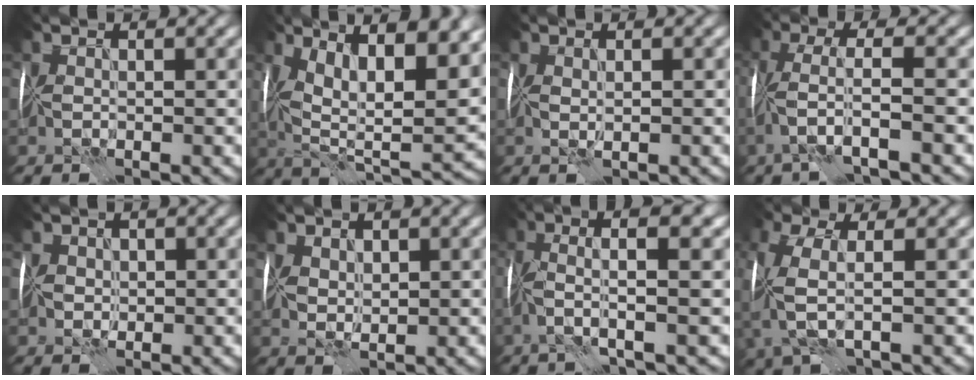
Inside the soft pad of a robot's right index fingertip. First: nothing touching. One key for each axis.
{"total": 15.3, "fx": 5.7, "fy": 6.6, "fz": 12.6, "tx": -0.203, "ty": 0.018, "tz": 0.101}
{"total": 0.9, "fx": 0.3, "fy": 0.2, "fz": 0.8, "tx": -0.014, "ty": 0.002, "tz": 0.007}
{"total": 3.5, "fx": -1.5, "fy": 0.4, "fz": 3.2, "tx": -0.067, "ty": 0.010, "tz": -0.037}
{"total": 1.6, "fx": 0.2, "fy": 1.5, "fz": 0.7, "tx": -0.008, "ty": 0.003, "tz": 0.000}
{"total": 2.1, "fx": 1.0, "fy": 1.4, "fz": 1.3, "tx": -0.026, "ty": 0.001, "tz": 0.019}
{"total": 5.2, "fx": 0.2, "fy": 0.8, "fz": 5.2, "tx": -0.097, "ty": 0.024, "tz": -0.006}
{"total": 5.3, "fx": -0.8, "fy": 2.3, "fz": 4.6, "tx": -0.127, "ty": -0.007, "tz": -0.020}